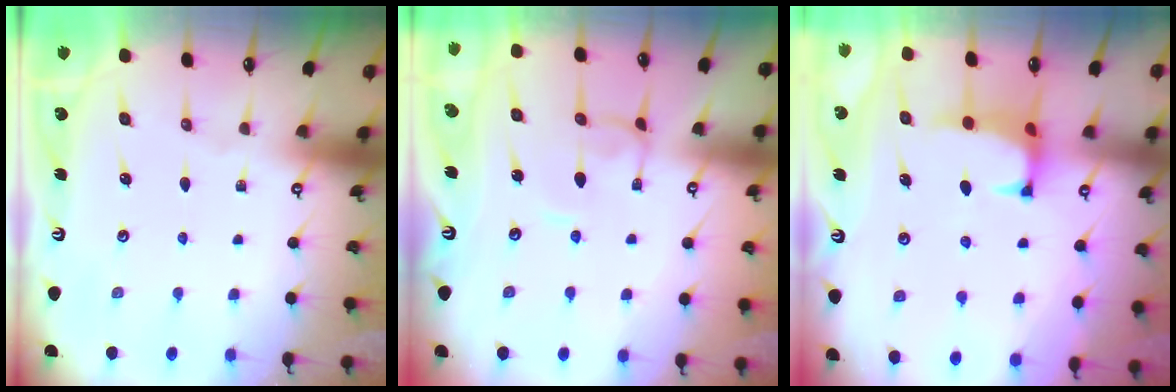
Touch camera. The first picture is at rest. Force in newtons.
{"total": 2.0, "press": 2.0, "slide": 0.1}
{"total": 1.6, "press": 1.5, "slide": 0.6}